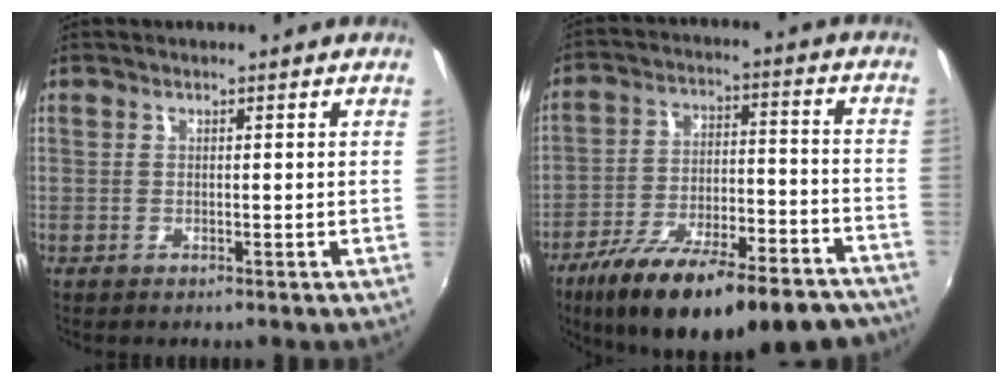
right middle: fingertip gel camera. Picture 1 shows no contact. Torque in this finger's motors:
{"motor_torque": [1.07, -1.07, 0.45, 0.21]}